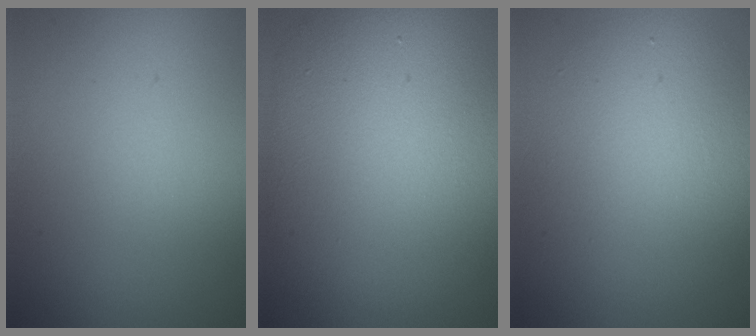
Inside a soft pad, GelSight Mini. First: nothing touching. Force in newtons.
{"total": 13.1, "press": 13.1, "slide": 0.3}
{"total": 5.9, "press": 5.9, "slide": 0.2}